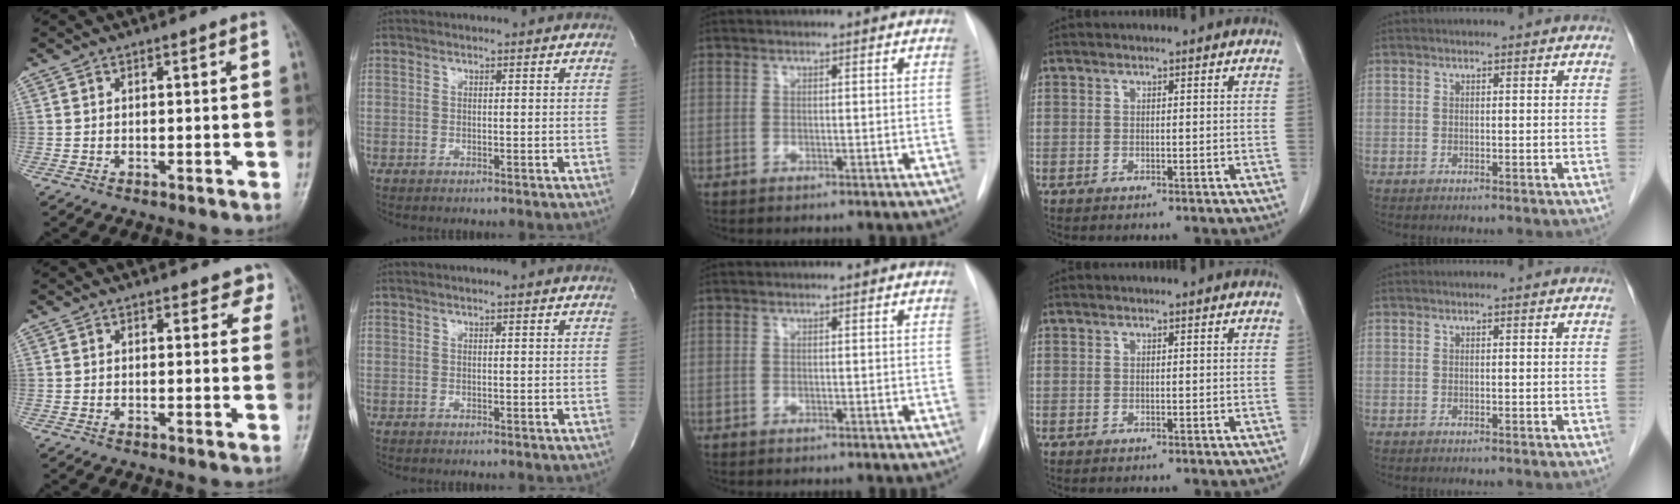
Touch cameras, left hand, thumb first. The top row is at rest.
{"thumb": {"total": 3.3, "force": [2.6, 1.8, 0.8], "torque": [0.025, -0.011, 0.017]}, "index": {"total": 1.2, "force": [1.0, -0.2, 0.5], "torque": [-0.016, 0.006, 0.018]}}